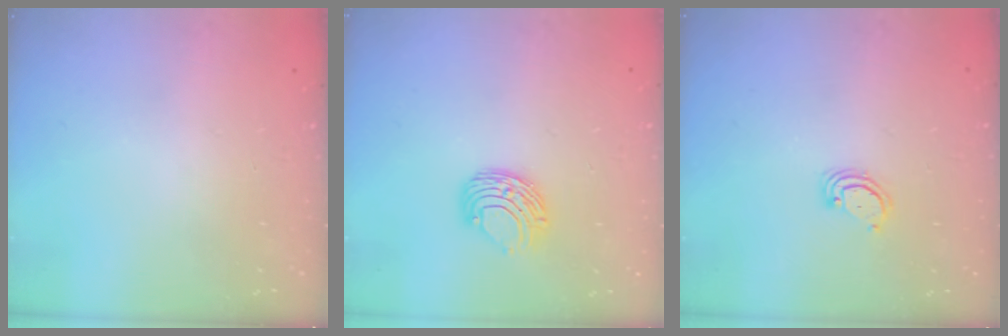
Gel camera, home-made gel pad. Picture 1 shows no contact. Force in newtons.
{"total": 8.0, "press": 7.9, "slide": 0.4}
{"total": 2.9, "press": 2.9, "slide": 0.2}